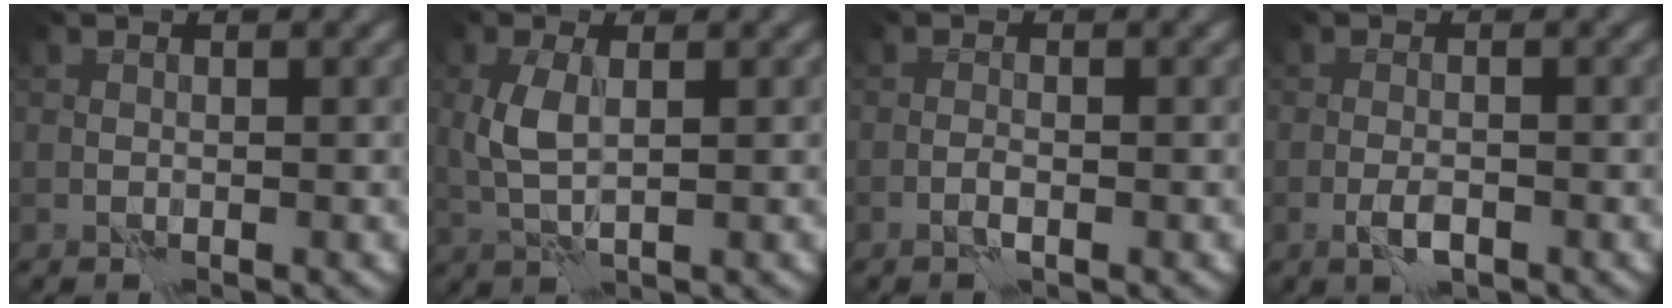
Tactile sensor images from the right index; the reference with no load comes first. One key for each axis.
{"total": 3.0, "fx": 0.7, "fy": 1.2, "fz": 2.7, "tx": -0.066, "ty": 0.000, "tz": 0.017}
{"total": 0.8, "fx": -0.3, "fy": 0.1, "fz": 0.7, "tx": -0.016, "ty": 0.001, "tz": -0.007}
{"total": 1.7, "fx": -0.7, "fy": 0.5, "fz": 1.5, "tx": -0.031, "ty": -0.001, "tz": -0.016}